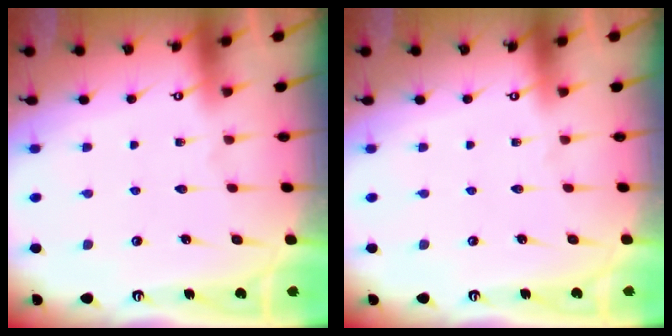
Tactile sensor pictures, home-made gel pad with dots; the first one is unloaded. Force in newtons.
{"total": 0.0}